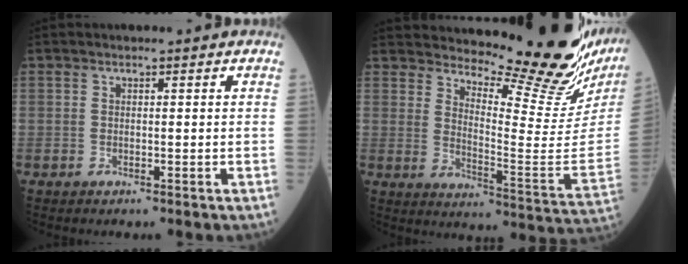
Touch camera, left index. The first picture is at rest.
{"total": 23.3, "force": [20.2, 2.8, 11.2], "torque": [-0.162, -0.104, 0.258]}